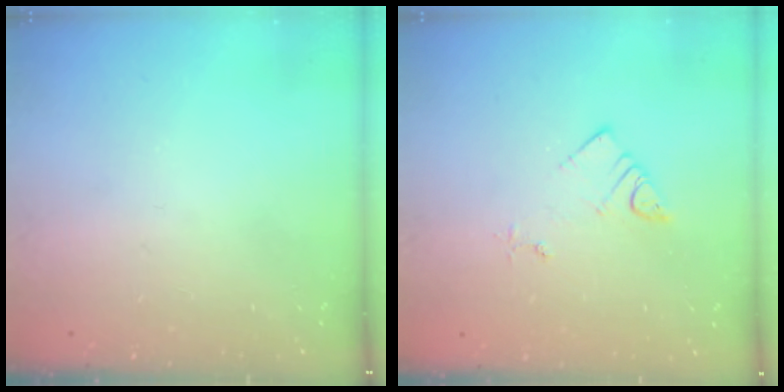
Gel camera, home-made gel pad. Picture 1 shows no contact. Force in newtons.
{"total": 4.8, "press": 4.8, "slide": 0.2}